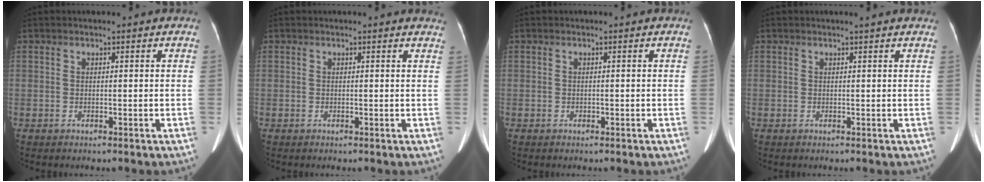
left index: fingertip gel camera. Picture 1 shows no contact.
{"total": 2.7, "force": [2.6, 0.7, 0.4], "torque": [-0.002, -0.008, 0.006]}
{"total": 0.0}
{"total": 2.2, "force": [1.9, 0.0, 1.1], "torque": [-0.015, 0.009, 0.018]}